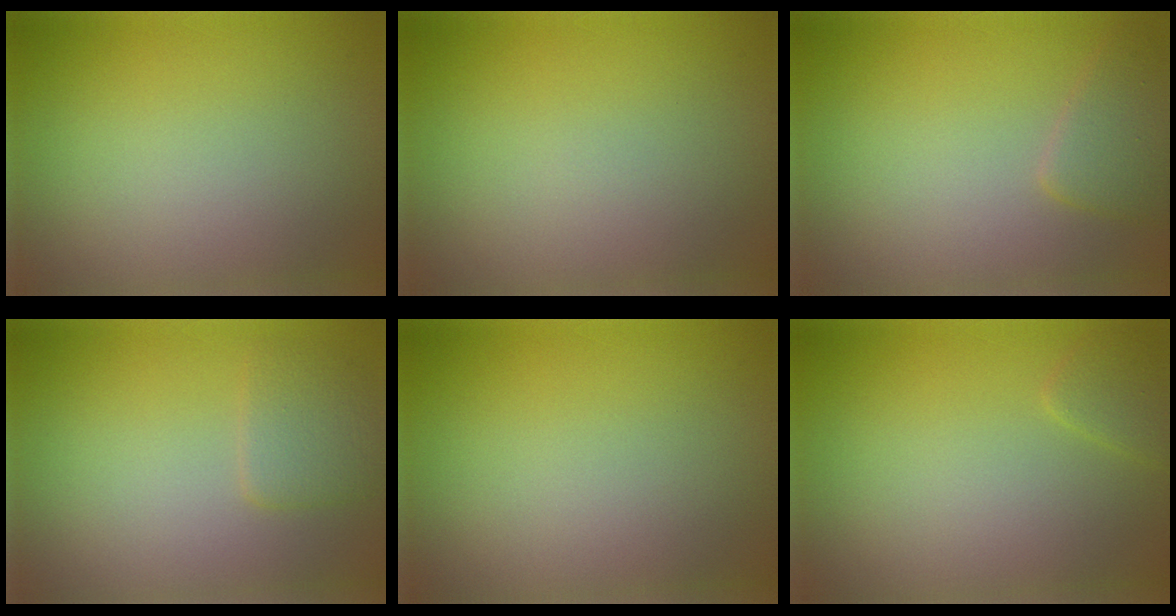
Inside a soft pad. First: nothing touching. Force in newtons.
{"total": 0.0}
{"total": 2.4, "press": 2.4, "slide": 0.1}
{"total": 2.0, "press": 2.0, "slide": 0.1}
{"total": 0.0}
{"total": 1.3, "press": 1.2, "slide": 0.1}